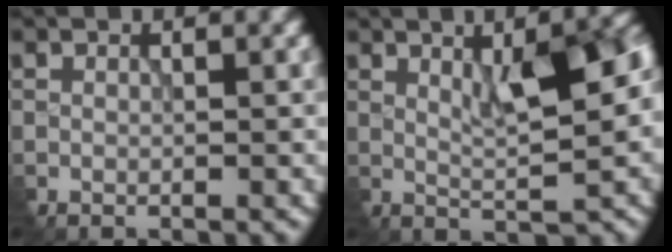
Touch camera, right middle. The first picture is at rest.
{"total": 8.0, "force": [1.7, 2.0, 7.6], "torque": [-0.114, 0.007, 0.031]}